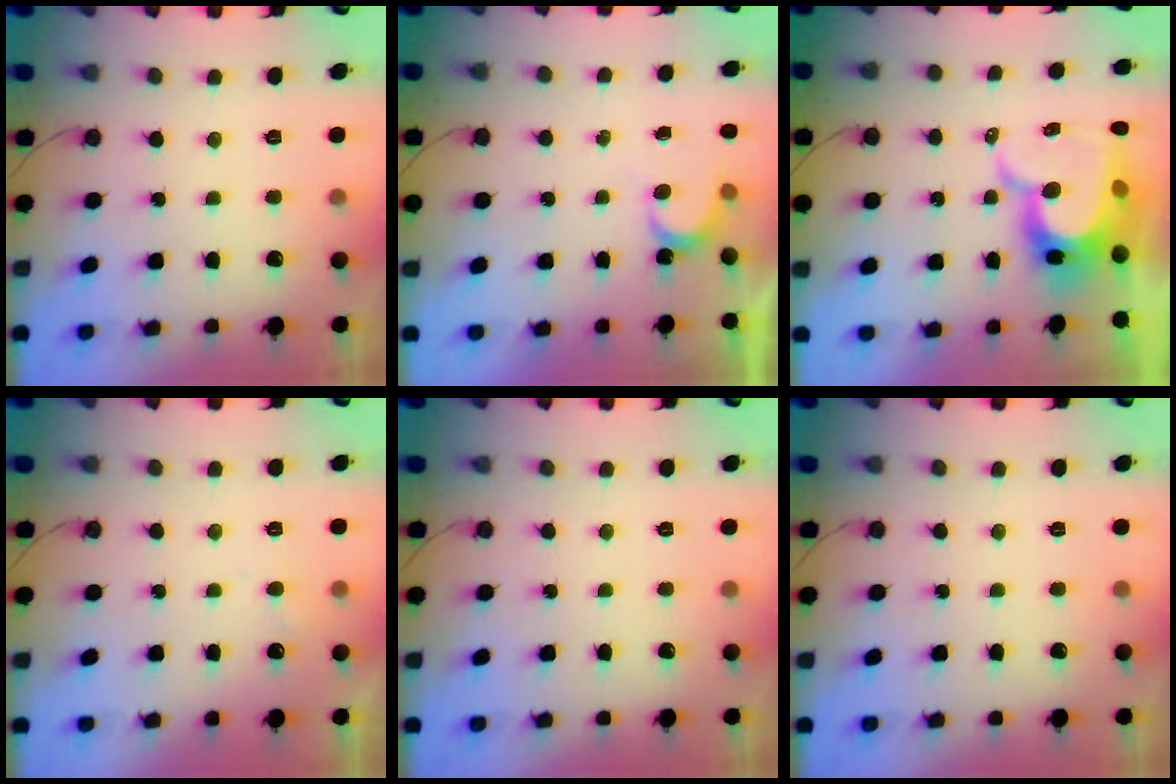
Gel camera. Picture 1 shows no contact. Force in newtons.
{"total": 2.8, "press": 2.8, "slide": 0.2}
{"total": 12.3, "press": 12.3, "slide": 0.8}
{"total": 4.5, "press": 4.5, "slide": 0.4}
{"total": 0.0}
{"total": 0.0}